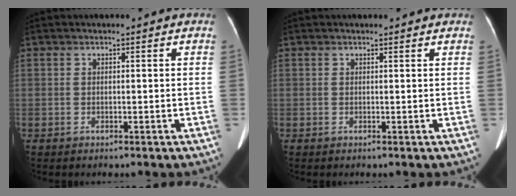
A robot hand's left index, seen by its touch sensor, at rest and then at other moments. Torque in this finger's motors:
{"motor_torque": [-1.47, 0.67, -1.06, -0.19]}